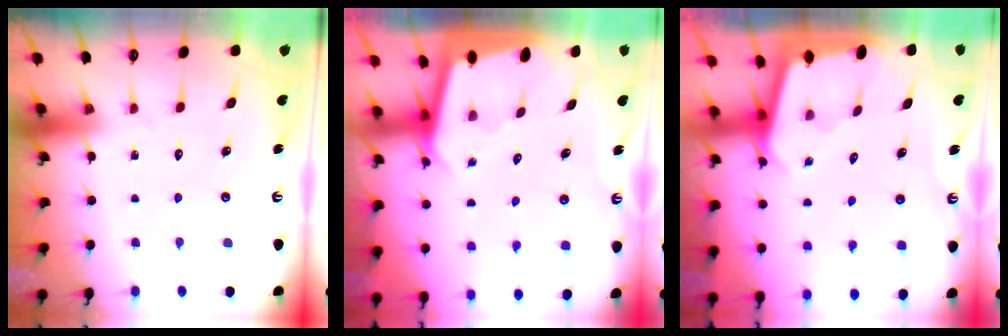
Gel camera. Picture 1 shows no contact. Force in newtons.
{"total": 1.8, "press": 1.8, "slide": 0.1}
{"total": 1.7, "press": 1.7, "slide": 0.1}